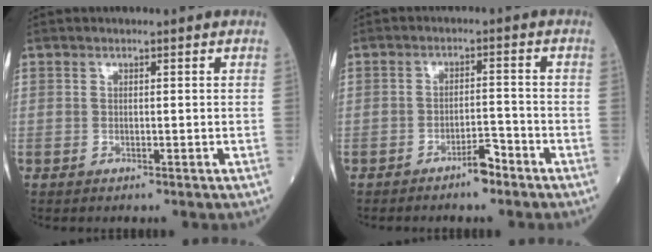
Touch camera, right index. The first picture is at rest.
{"total": 3.5, "force": [-2.8, 0.7, 2.0], "torque": [-0.028, 0.004, -0.049]}